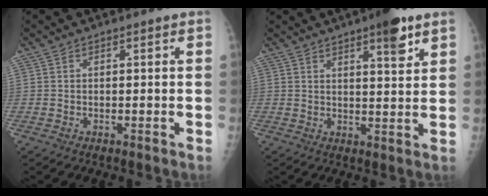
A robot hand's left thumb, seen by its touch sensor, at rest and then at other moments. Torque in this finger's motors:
{"motor_torque": [1.09, 0.03, 1.00, -0.25, 0.01]}